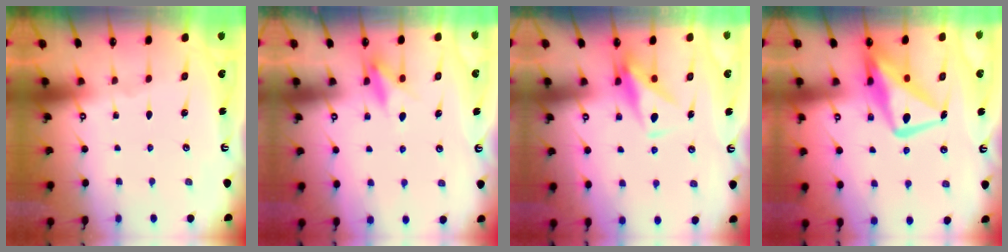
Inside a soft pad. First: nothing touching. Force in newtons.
{"total": 8.5, "press": 8.4, "slide": 1.2}
{"total": 8.3, "press": 8.3, "slide": 0.3}
{"total": 15.5, "press": 15.4, "slide": 1.1}